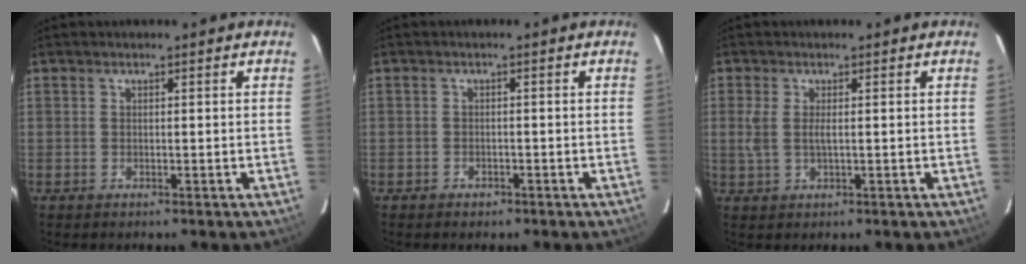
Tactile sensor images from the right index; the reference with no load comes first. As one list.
[{"total": 1.6, "force": [-1.1, 1.1, 0.3], "torque": [-0.009, 0.004, -0.015]}, {"total": 3.3, "force": [0.2, 1.0, 3.1], "torque": [-0.068, -0.003, 0.005]}]